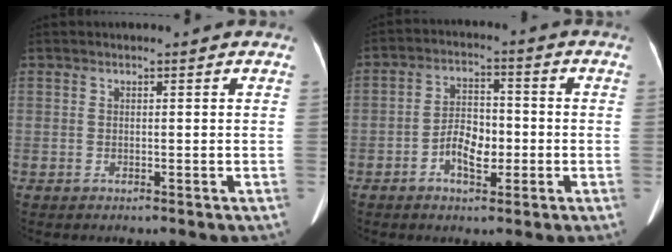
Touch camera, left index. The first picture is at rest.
{"total": 6.2, "force": [-2.1, 3.0, 5.0], "torque": [-0.099, 0.011, -0.036]}